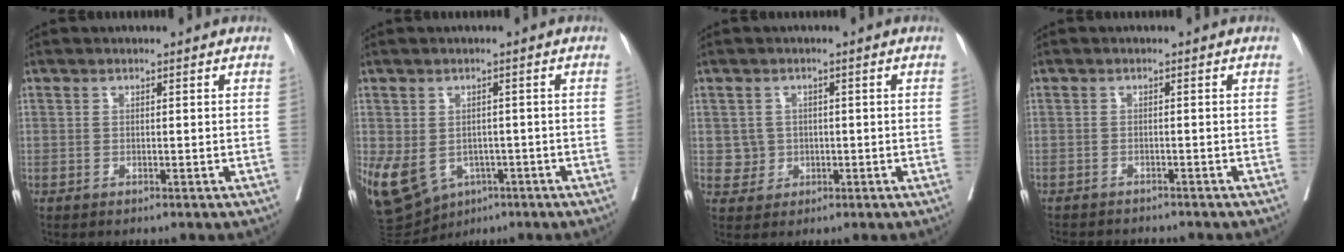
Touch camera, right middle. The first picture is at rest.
{"total": 12.0, "force": [-4.9, 9.0, 6.3], "torque": [-0.139, 0.002, -0.066]}
{"total": 2.6, "force": [-0.1, 2.6, 0.2], "torque": [0.005, 0.005, 0.001]}
{"total": 7.0, "force": [-6.6, 1.4, 2.0], "torque": [-0.024, -0.005, -0.091]}